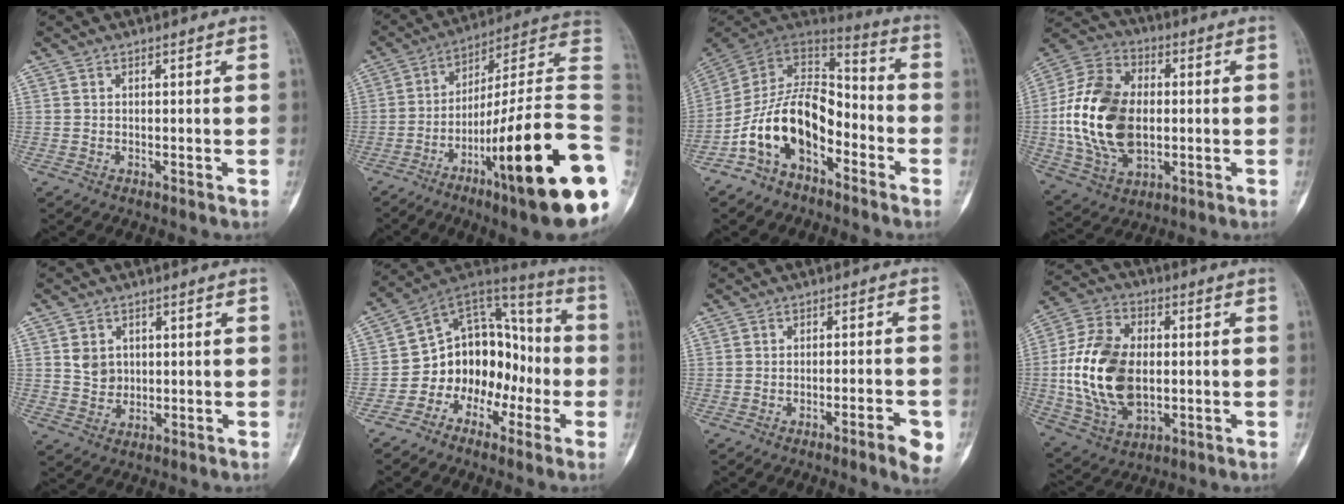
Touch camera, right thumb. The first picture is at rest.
{"total": 27.3, "force": [-8.5, 3.2, 25.7], "torque": [-0.334, 0.052, -0.134]}
{"total": 16.4, "force": [-6.7, 9.9, 11.3], "torque": [-0.178, 0.085, -0.129]}
{"total": 20.7, "force": [-0.4, 13.7, 15.5], "torque": [-0.286, 0.012, -0.003]}
{"total": 4.4, "force": [1.1, 3.9, 1.9], "torque": [-0.007, -0.002, 0.024]}
{"total": 14.3, "force": [-4.9, 11.0, 7.6], "torque": [-0.057, 0.099, -0.093]}
{"total": 5.6, "force": [-2.8, 0.8, 4.8], "torque": [-0.064, 0.011, -0.036]}
{"total": 18.8, "force": [-0.6, 12.2, 14.2], "torque": [-0.256, 0.010, -0.002]}